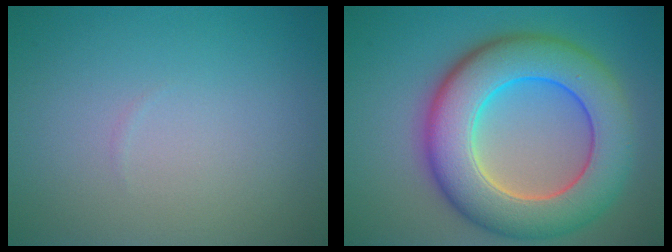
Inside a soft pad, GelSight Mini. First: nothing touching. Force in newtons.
{"total": 11.0, "press": 10.9, "slide": 0.5}